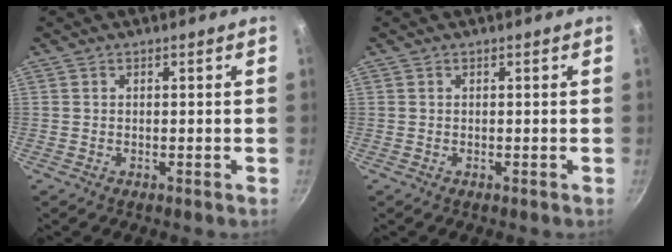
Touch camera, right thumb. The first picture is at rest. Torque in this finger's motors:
{"motor_torque": [-0.30, 0.16, 0.02, -0.02, 0.00]}